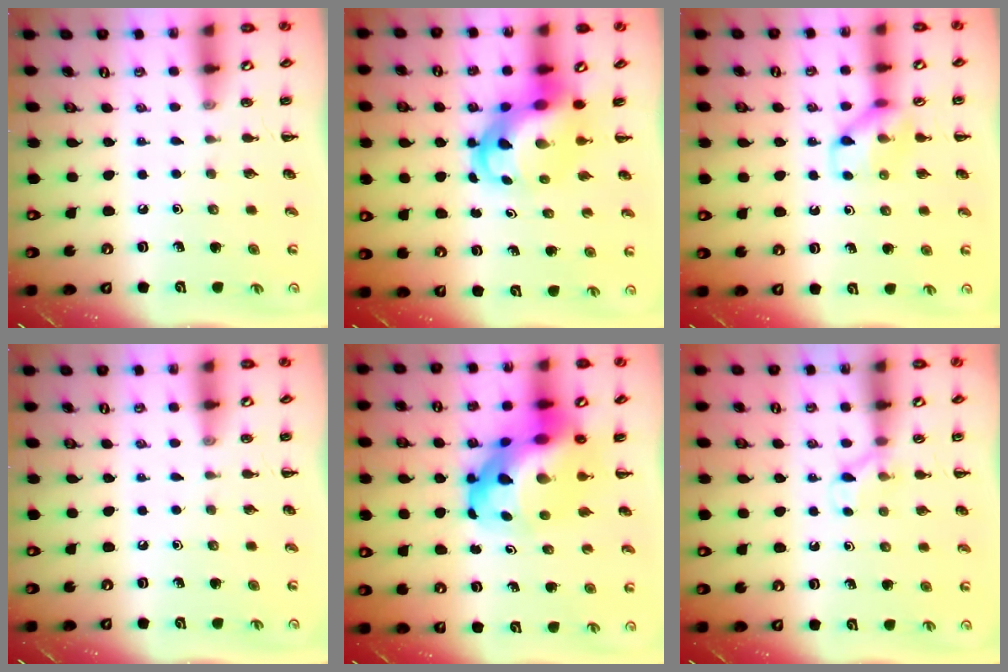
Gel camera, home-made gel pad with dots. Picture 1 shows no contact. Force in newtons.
{"total": 7.3, "press": 7.0, "slide": 2.2}
{"total": 9.6, "press": 9.6, "slide": 0.3}
{"total": 0.0}
{"total": 15.9, "press": 15.4, "slide": 4.2}
{"total": 4.9, "press": 4.6, "slide": 1.8}